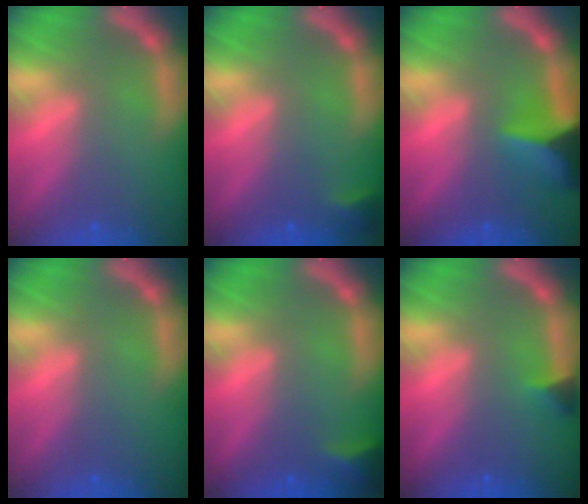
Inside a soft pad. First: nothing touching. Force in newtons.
{"total": 1.4}
{"total": 6.5}
{"total": 0.0}
{"total": 2.4}
{"total": 1.4}